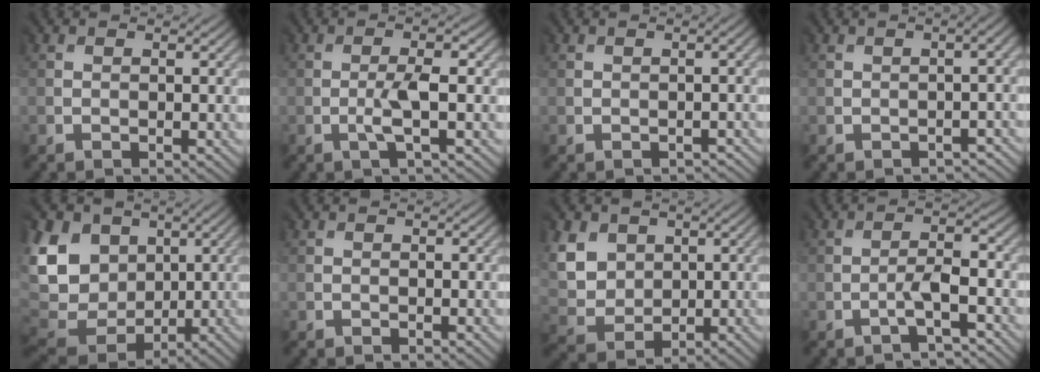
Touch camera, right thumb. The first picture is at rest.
{"total": 1.9, "force": [-0.8, -0.5, 1.7], "torque": [-0.033, 0.006, -0.019]}
{"total": 1.6, "force": [-0.6, -0.9, -1.2], "torque": [0.025, 0.002, -0.009]}
{"total": 1.4, "force": [-1.1, 0.0, 0.8], "torque": [0.015, 0.012, -0.014]}
{"total": 14.0, "force": [4.4, 11.7, 6.4], "torque": [-0.222, 0.017, 0.106]}
{"total": 0.0}
{"total": 7.1, "force": [3.4, 5.7, 2.4], "torque": [-0.113, 0.000, 0.068]}
{"total": 1.9, "force": [-1.7, -0.6, 0.6], "torque": [-0.014, 0.015, -0.037]}